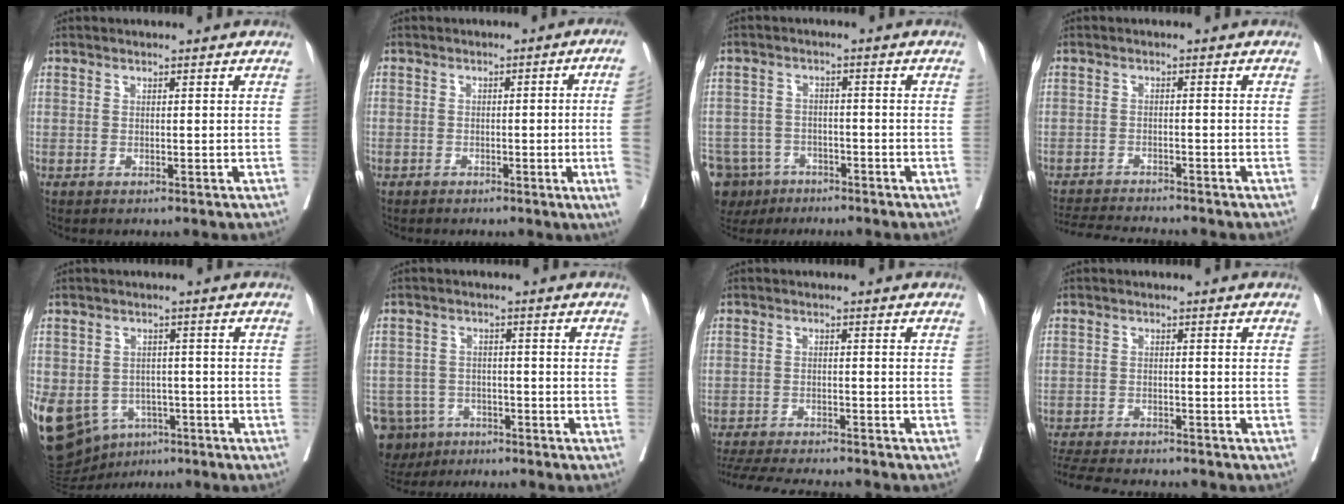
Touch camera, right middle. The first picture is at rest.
{"total": 8.1, "force": [-1.5, -1.9, 7.8], "torque": [-0.079, -0.010, -0.023]}
{"total": 11.1, "force": [-7.3, 7.9, 2.8], "torque": [-0.079, -0.003, -0.112]}
{"total": 7.9, "force": [-7.6, 0.0, 2.3], "torque": [-0.031, -0.009, -0.122]}
{"total": 24.1, "force": [-10.2, 18.8, 11.1], "torque": [-0.351, -0.014, -0.141]}
{"total": 9.6, "force": [-6.2, 7.0, 2.1], "torque": [-0.055, -0.001, -0.095]}
{"total": 14.0, "force": [-12.7, 1.8, 5.6], "torque": [-0.102, -0.021, -0.183]}
{"total": 11.4, "force": [-10.4, 1.9, 4.3], "torque": [-0.074, -0.013, -0.151]}